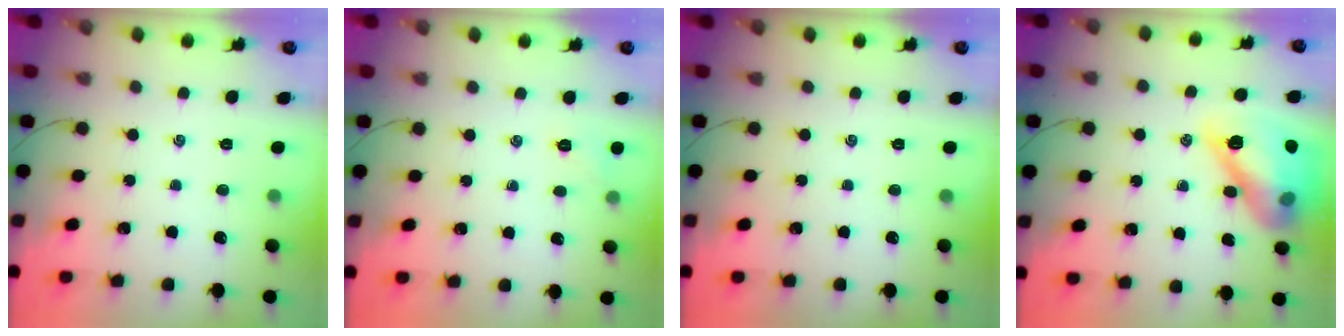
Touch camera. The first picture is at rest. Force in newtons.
{"total": 5.2, "press": 5.0, "slide": 1.4}
{"total": 0.0}
{"total": 17.7, "press": 17.4, "slide": 3.2}